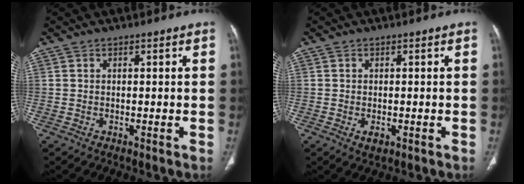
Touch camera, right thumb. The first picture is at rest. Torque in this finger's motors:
{"motor_torque": [-0.23, 0.11, -0.16, -0.10, 0.04]}